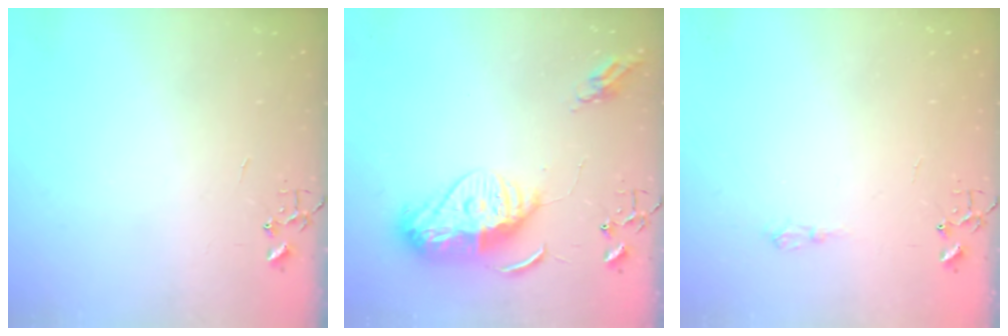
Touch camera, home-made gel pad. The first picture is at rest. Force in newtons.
{"total": 14.4, "press": 14.3, "slide": 1.2}
{"total": 5.8, "press": 5.8, "slide": 0.7}